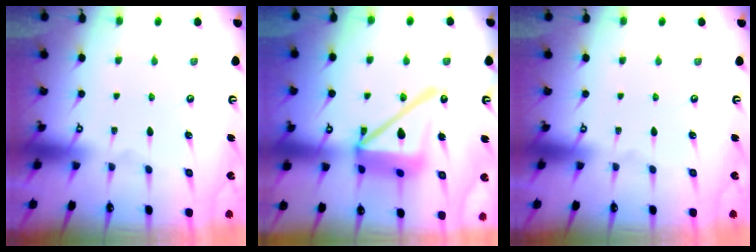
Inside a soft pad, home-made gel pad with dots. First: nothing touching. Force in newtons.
{"total": 16.4, "press": 16.3, "slide": 1.9}
{"total": 0.0}